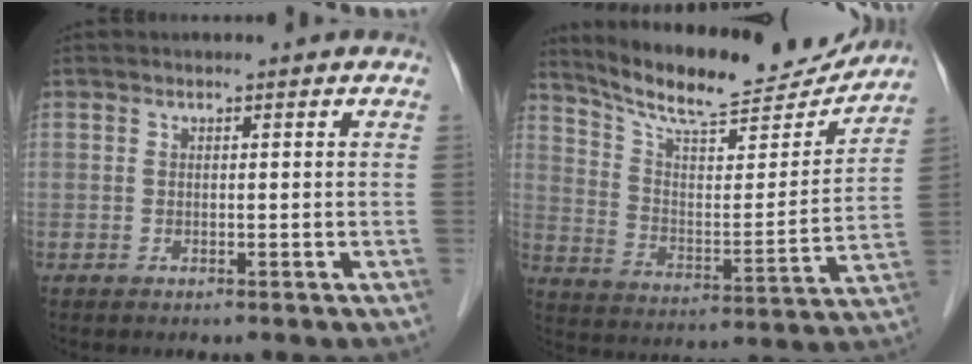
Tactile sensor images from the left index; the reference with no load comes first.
{"total": 18.1, "force": [16.8, 2.7, 6.2], "torque": [-0.110, -0.024, 0.255]}